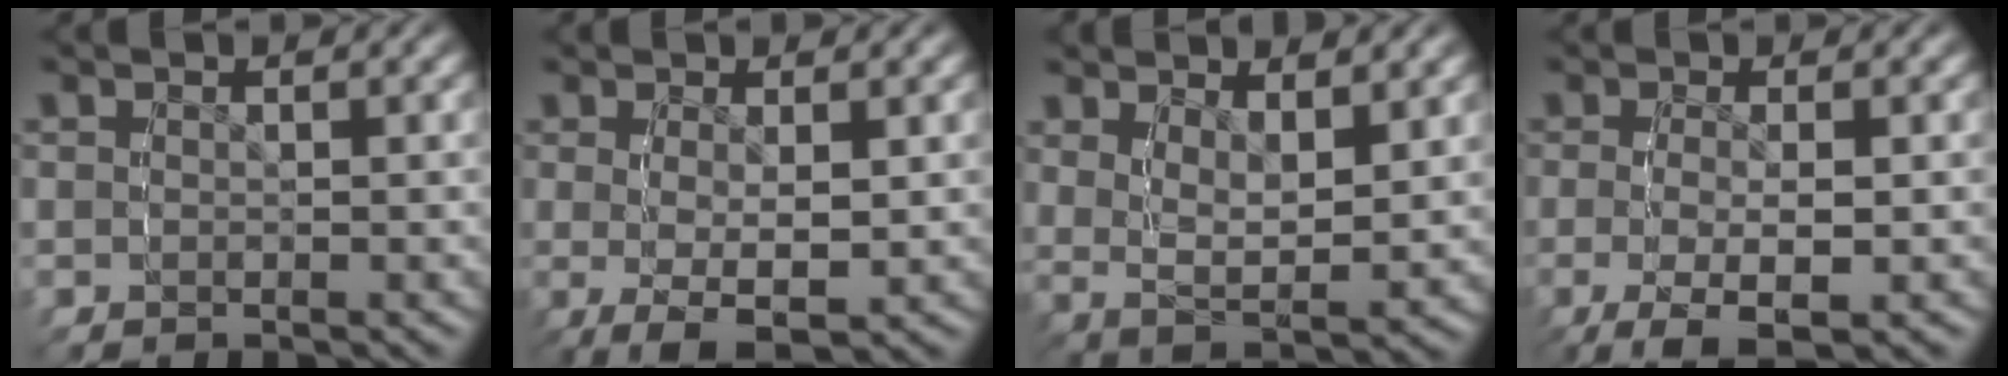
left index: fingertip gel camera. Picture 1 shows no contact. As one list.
[{"total": 5.0, "force": [-1.5, 1.9, 4.3], "torque": [-0.082, -0.024, -0.005]}, {"total": 5.0, "force": [2.0, 2.7, 3.8], "torque": [-0.075, -0.010, 0.033]}, {"total": 5.0, "force": [-2.4, 1.5, 4.2], "torque": [-0.085, -0.024, -0.021]}]